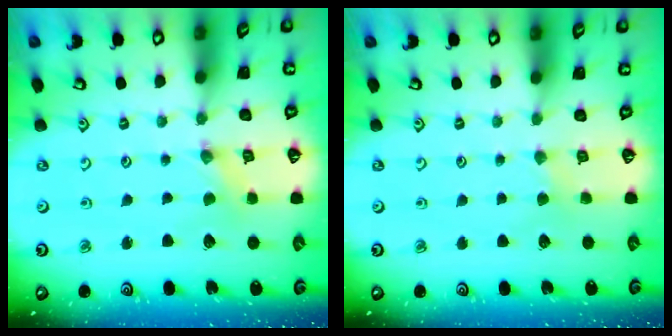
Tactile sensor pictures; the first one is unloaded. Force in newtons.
{"total": 1.8, "press": 1.8, "slide": 0.3}